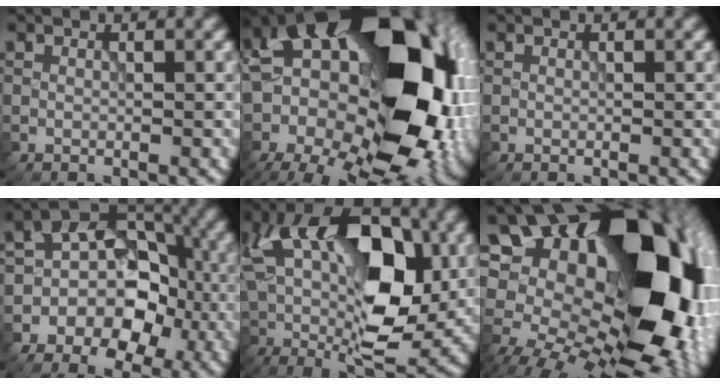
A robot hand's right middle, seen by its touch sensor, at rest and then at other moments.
{"total": 22.4, "force": [-1.4, 14.0, 17.4], "torque": [-0.293, -0.012, -0.007]}
{"total": 0.0}
{"total": 9.3, "force": [-2.6, 7.5, 5.0], "torque": [-0.041, 0.019, -0.065]}
{"total": 15.1, "force": [2.0, 8.2, 12.5], "torque": [-0.220, 0.003, 0.032]}
{"total": 22.6, "force": [3.6, 14.1, 17.3], "torque": [-0.296, 0.005, 0.068]}